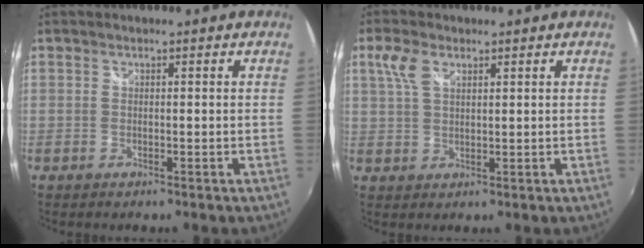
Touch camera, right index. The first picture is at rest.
{"total": 4.6, "force": [2.2, 2.5, 3.2], "torque": [-0.071, 0.011, 0.045]}